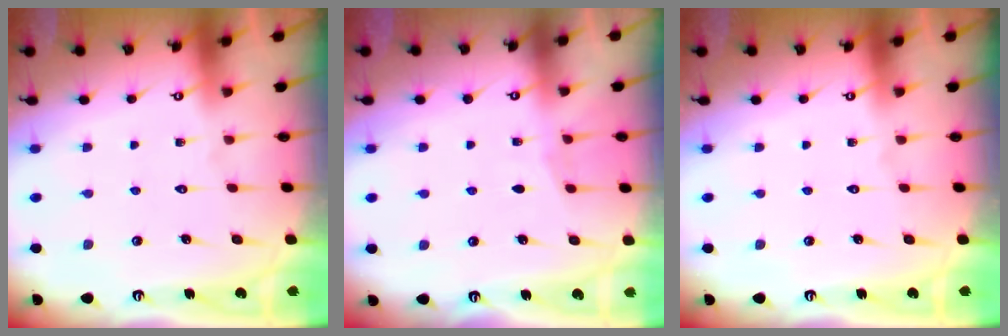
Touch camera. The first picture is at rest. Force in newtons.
{"total": 3.7, "press": 3.7, "slide": 0.4}
{"total": 0.0}